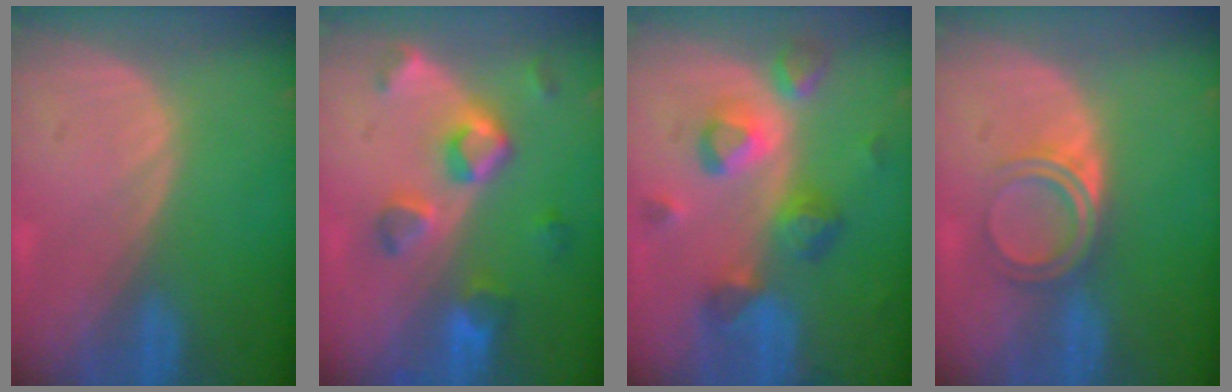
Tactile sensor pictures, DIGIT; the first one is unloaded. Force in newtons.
{"total": 7.7, "press": 7.0, "slide": 3.2}
{"total": 8.6, "press": 7.9, "slide": 3.3}
{"total": 4.8, "press": 4.2, "slide": 2.4}